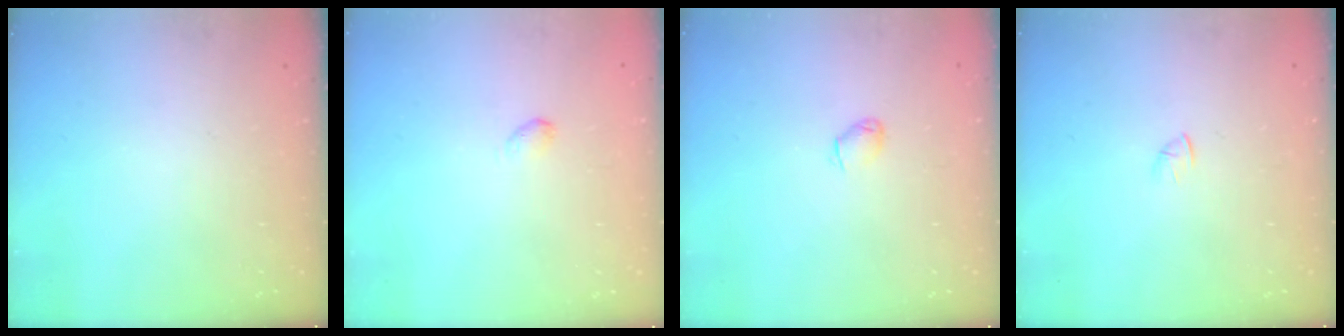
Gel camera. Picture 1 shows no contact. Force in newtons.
{"total": 2.8, "press": 2.7, "slide": 0.5}
{"total": 2.0, "press": 2.0, "slide": 0.4}
{"total": 1.2, "press": 1.1, "slide": 0.3}